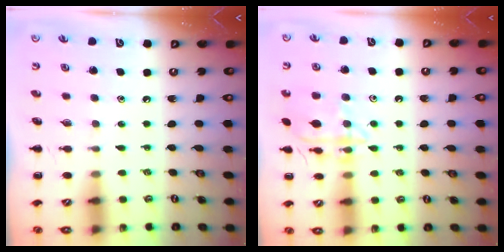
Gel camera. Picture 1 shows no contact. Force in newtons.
{"total": 13.7, "press": 13.7, "slide": 0.4}